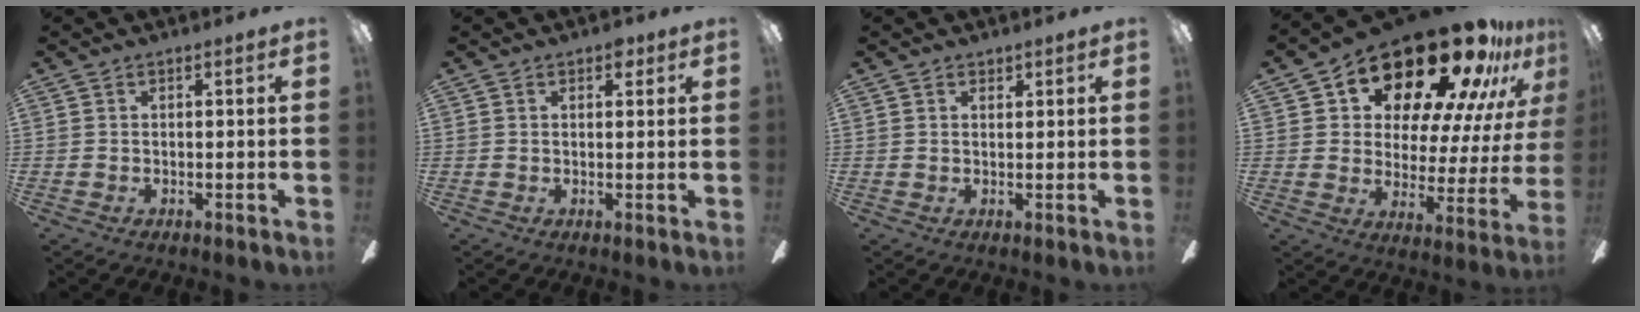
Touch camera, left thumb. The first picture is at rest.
{"total": 2.3, "force": [1.4, 1.5, 1.1], "torque": [0.002, -0.004, 0.020]}
{"total": 1.2, "force": [1.0, 0.6, 0.1], "torque": [0.006, -0.002, 0.017]}
{"total": 23.8, "force": [18.5, 9.2, 11.9], "torque": [-0.181, -0.136, 0.313]}